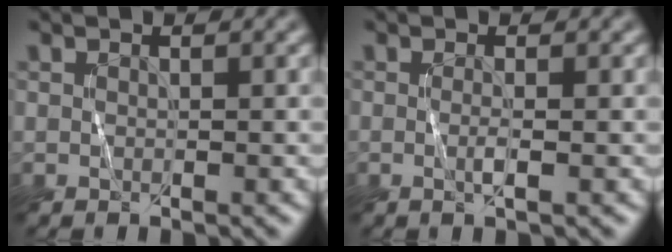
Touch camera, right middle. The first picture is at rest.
{"total": 1.1, "force": [-0.2, 0.1, 1.1], "torque": [-0.023, -0.005, -0.005]}